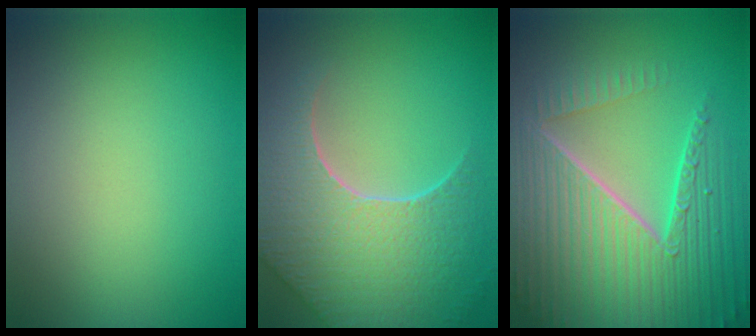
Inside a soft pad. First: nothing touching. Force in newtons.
{"total": 8.6, "press": 6.2, "slide": 6.0}
{"total": 10.5, "press": 6.5, "slide": 8.2}